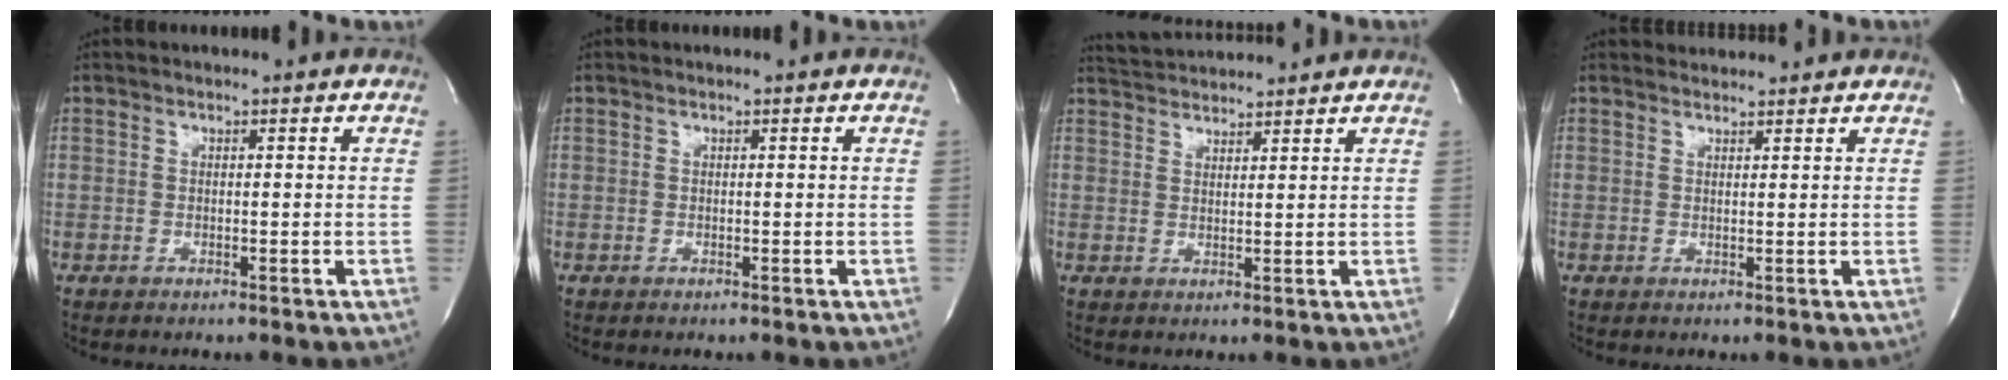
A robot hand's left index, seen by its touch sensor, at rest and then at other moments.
{"total": 0.0}
{"total": 5.5, "force": [5.5, 0.0, 0.6], "torque": [-0.021, 0.030, 0.093]}
{"total": 2.0, "force": [2.0, 0.1, -0.2], "torque": [-0.007, 0.013, 0.035]}